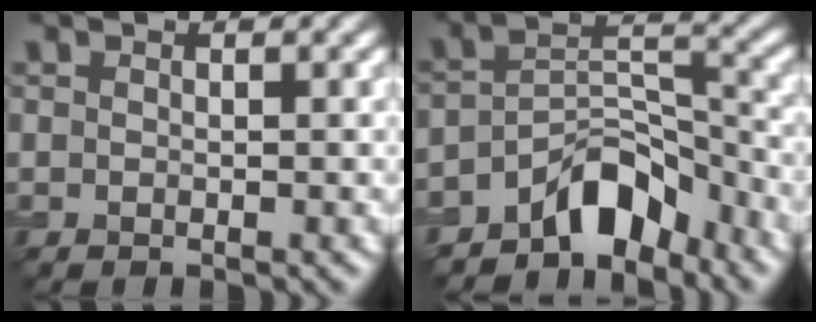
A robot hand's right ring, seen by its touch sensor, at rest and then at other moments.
{"total": 6.5, "force": [-4.9, 3.0, 3.1], "torque": [-0.031, 0.003, -0.092]}